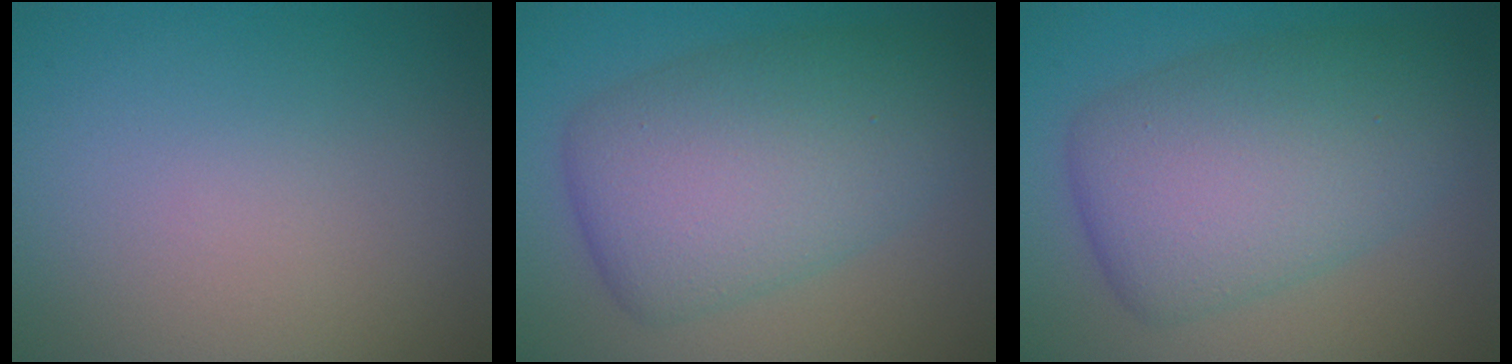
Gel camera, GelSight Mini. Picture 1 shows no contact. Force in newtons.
{"total": 8.8, "press": 8.8, "slide": 0.2}
{"total": 8.8, "press": 8.8, "slide": 0.2}